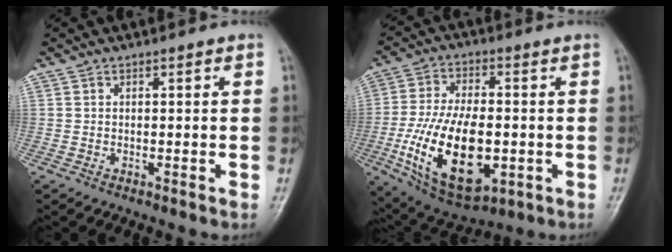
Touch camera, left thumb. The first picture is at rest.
{"total": 19.4, "force": [-3.5, 10.0, 16.2], "torque": [-0.290, 0.000, -0.043]}